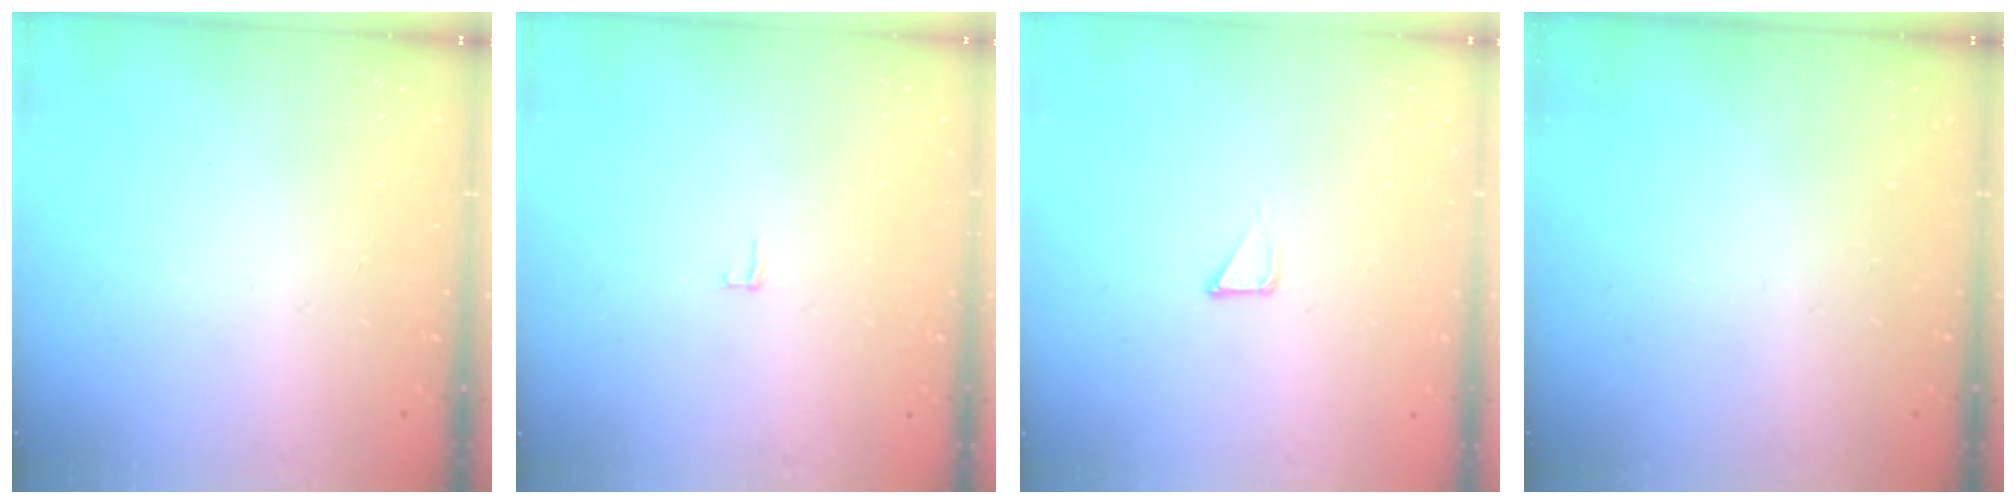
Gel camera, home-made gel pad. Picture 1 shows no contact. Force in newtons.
{"total": 2.0, "press": 2.0, "slide": 0.2}
{"total": 1.6, "press": 1.6, "slide": 0.1}
{"total": 0.0}